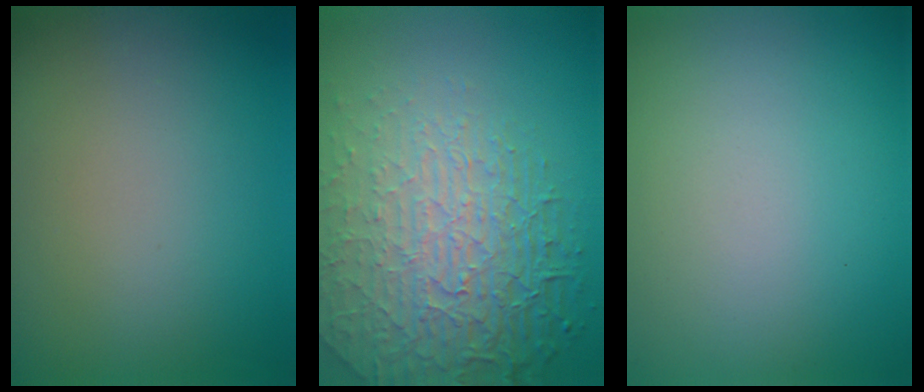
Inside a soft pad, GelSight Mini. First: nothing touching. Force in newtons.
{"total": 8.8, "press": 6.0, "slide": 6.4}
{"total": 0.0}